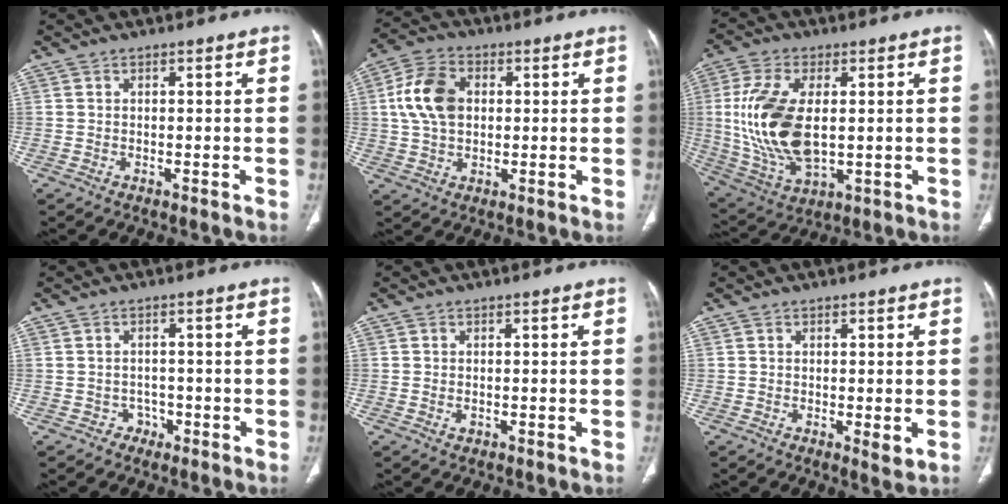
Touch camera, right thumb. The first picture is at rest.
{"total": 10.5, "force": [1.6, 7.2, 7.5], "torque": [-0.138, 0.012, 0.027]}
{"total": 17.2, "force": [1.0, 9.1, 14.6], "torque": [-0.307, -0.013, 0.031]}
{"total": 2.2, "force": [-1.1, 1.9, 0.3], "torque": [0.007, 0.011, -0.017]}
{"total": 0.8, "force": [-0.2, 0.6, 0.5], "torque": [-0.010, 0.002, 0.000]}
{"total": 2.2, "force": [-0.2, 0.7, 2.0], "torque": [-0.031, -0.009, -0.002]}